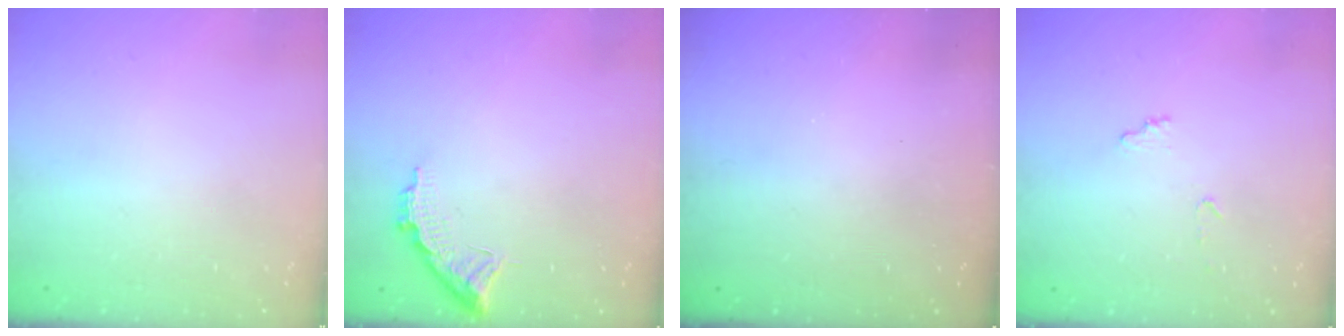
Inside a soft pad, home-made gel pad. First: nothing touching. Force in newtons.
{"total": 8.3, "press": 8.3, "slide": 0.4}
{"total": 2.9, "press": 2.9, "slide": 0.2}
{"total": 6.2, "press": 6.2, "slide": 0.3}